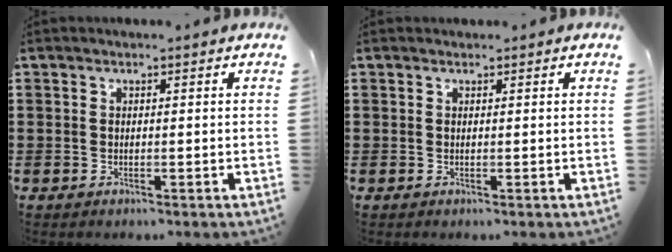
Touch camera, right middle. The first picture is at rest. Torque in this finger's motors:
{"motor_torque": [0.72, -0.66, 0.05, 0.00]}